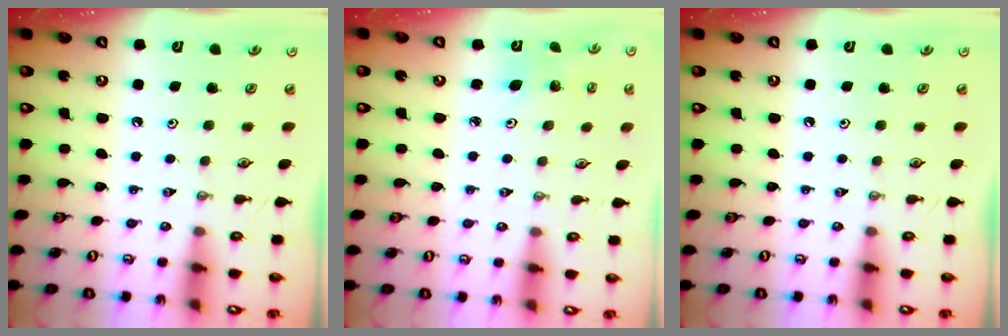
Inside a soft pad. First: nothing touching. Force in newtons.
{"total": 2.8, "press": 2.4, "slide": 1.5}
{"total": 0.0}